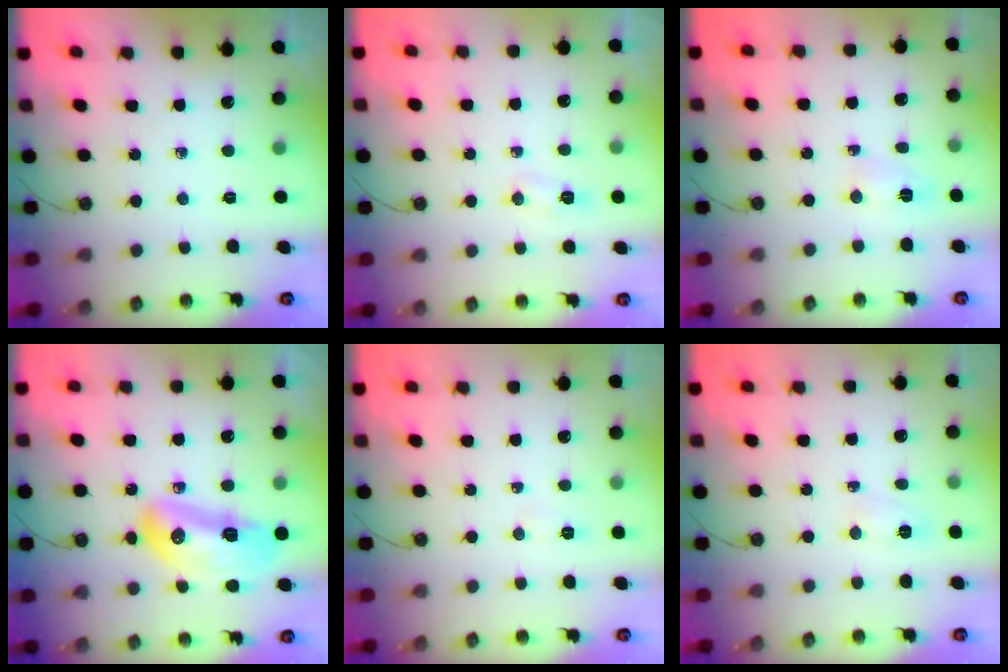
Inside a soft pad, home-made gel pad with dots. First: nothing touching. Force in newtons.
{"total": 10.7, "press": 5.4, "slide": 9.2}
{"total": 3.1, "press": 2.9, "slide": 1.1}
{"total": 14.5, "press": 14.4, "slide": 1.7}
{"total": 5.0, "press": 3.7, "slide": 3.3}
{"total": 4.1, "press": 4.0, "slide": 0.6}